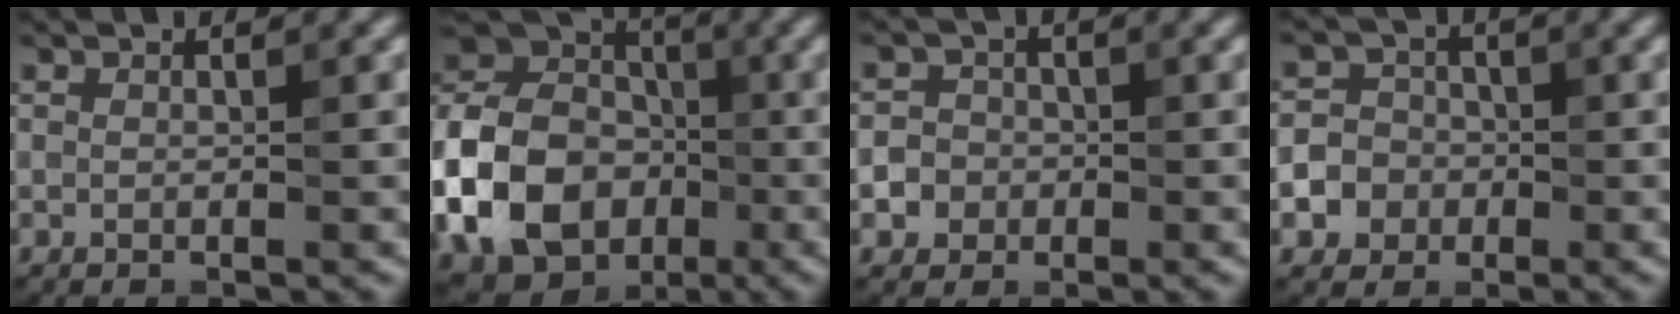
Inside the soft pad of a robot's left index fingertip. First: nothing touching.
{"total": 12.6, "force": [-3.6, 9.8, 7.1], "torque": [-0.156, -0.002, -0.068]}
{"total": 4.5, "force": [-1.2, 4.2, 0.9], "torque": [0.012, 0.017, -0.043]}
{"total": 5.9, "force": [-1.9, 5.5, 1.0], "torque": [-0.004, 0.012, -0.059]}